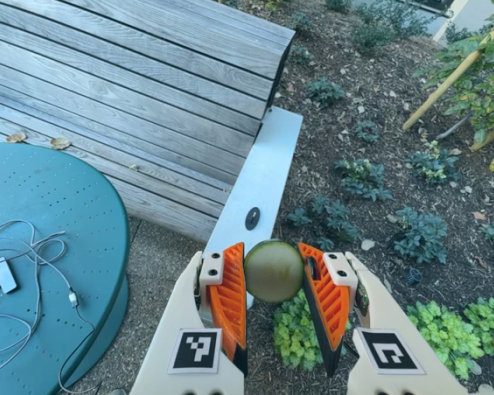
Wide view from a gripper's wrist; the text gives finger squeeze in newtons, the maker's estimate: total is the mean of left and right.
{"total": 13.6, "left": 14.3, "right": 12.9}